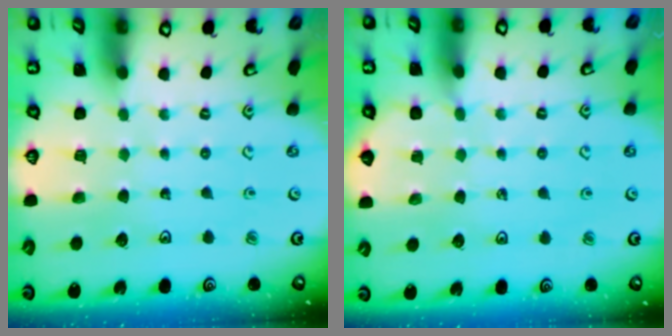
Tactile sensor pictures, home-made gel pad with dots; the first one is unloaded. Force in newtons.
{"total": 2.3, "press": 2.2, "slide": 0.4}